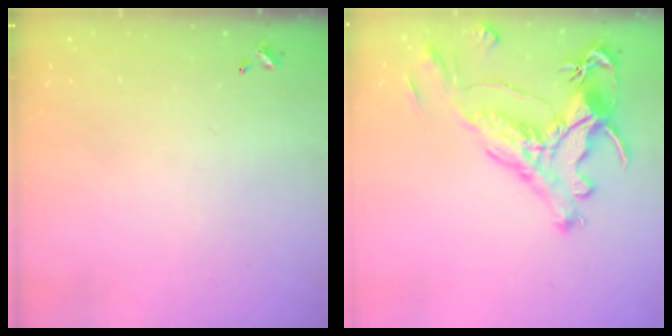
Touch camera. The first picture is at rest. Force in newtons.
{"total": 2.1, "press": 1.6, "slide": 1.3}